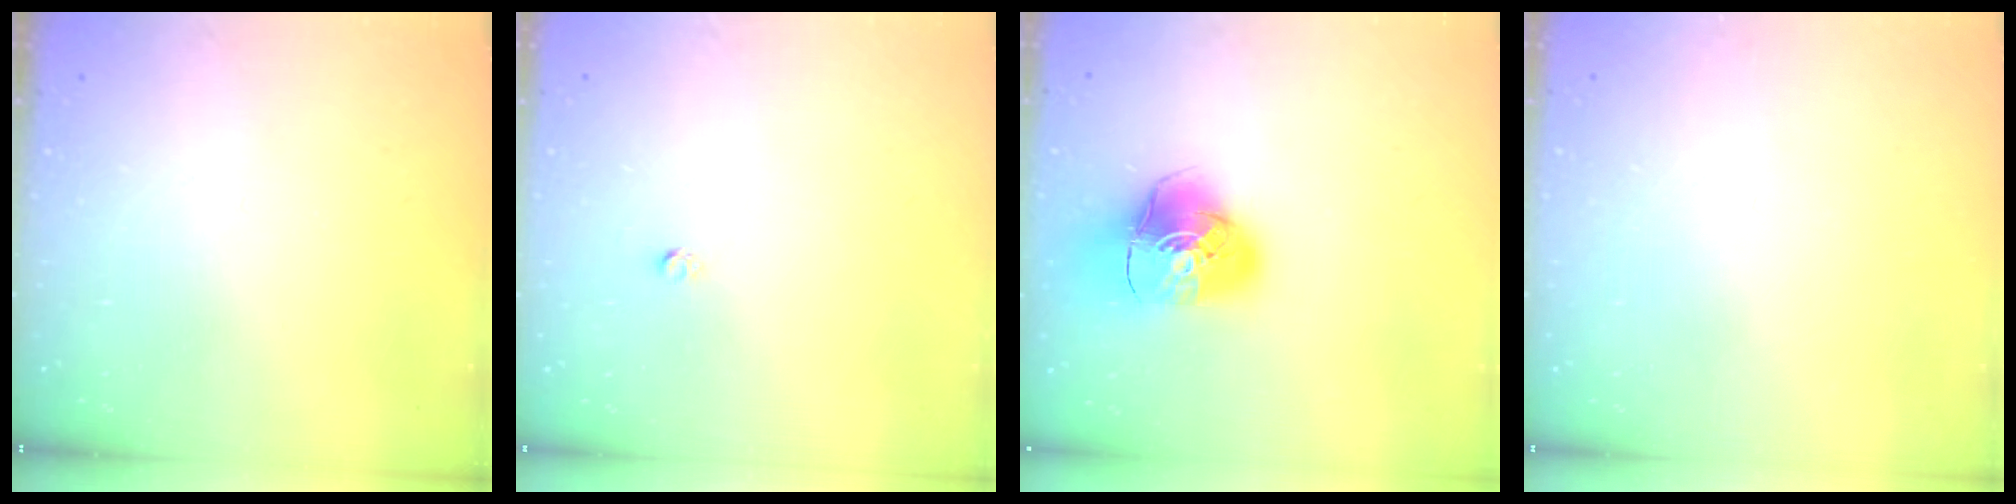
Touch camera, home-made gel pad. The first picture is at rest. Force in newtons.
{"total": 1.6, "press": 1.5, "slide": 0.1}
{"total": 12.8, "press": 12.6, "slide": 1.9}
{"total": 0.9, "press": 0.9, "slide": 0.1}